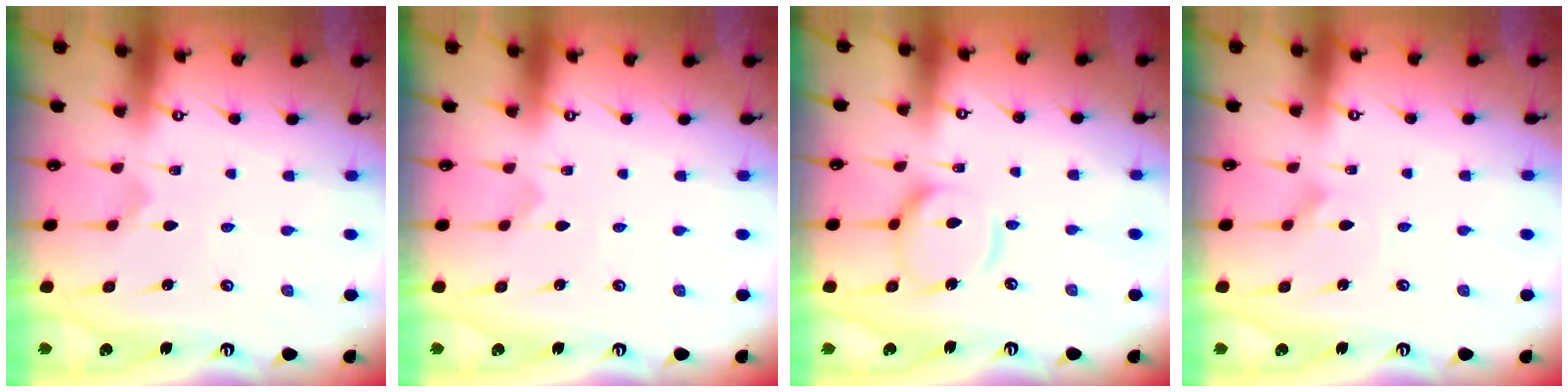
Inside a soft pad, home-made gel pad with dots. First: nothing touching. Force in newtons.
{"total": 0.0}
{"total": 12.3, "press": 12.2, "slide": 1.3}
{"total": 2.1, "press": 2.1, "slide": 0.0}